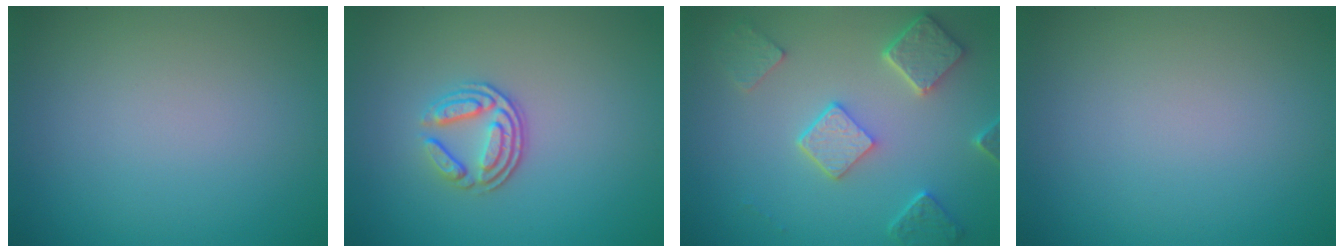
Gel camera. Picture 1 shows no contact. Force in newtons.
{"total": 3.4, "press": 2.5, "slide": 2.3}
{"total": 5.0, "press": 4.0, "slide": 3.1}
{"total": 0.0}